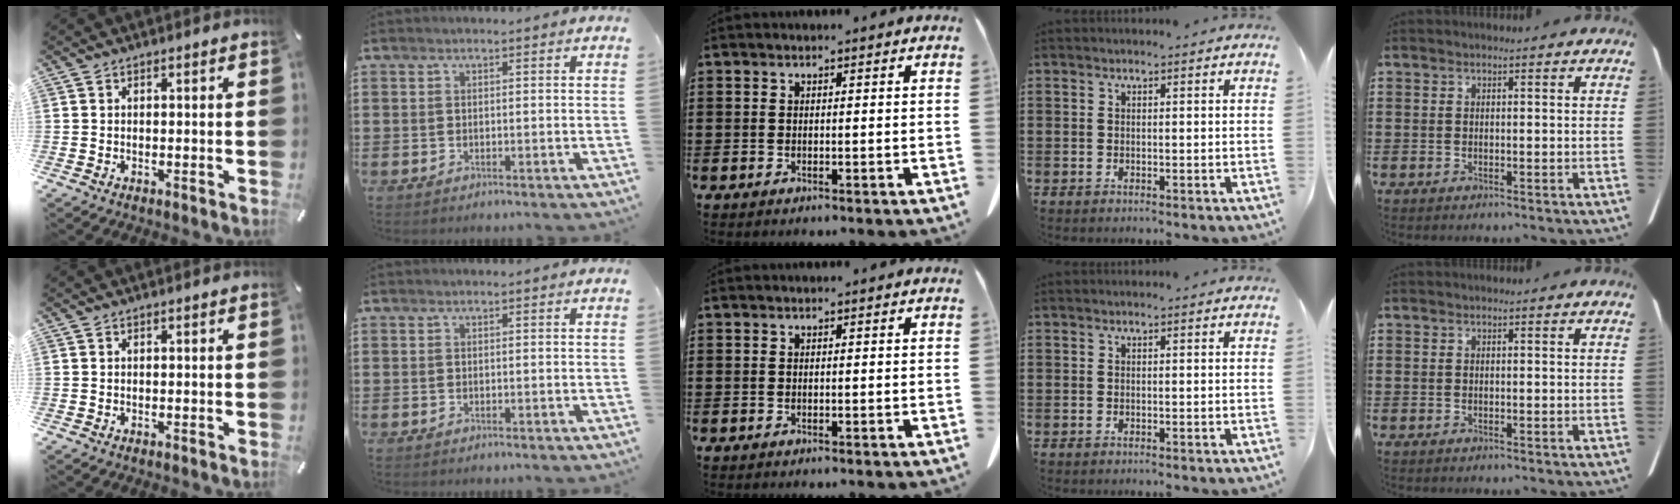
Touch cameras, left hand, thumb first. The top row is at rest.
{}